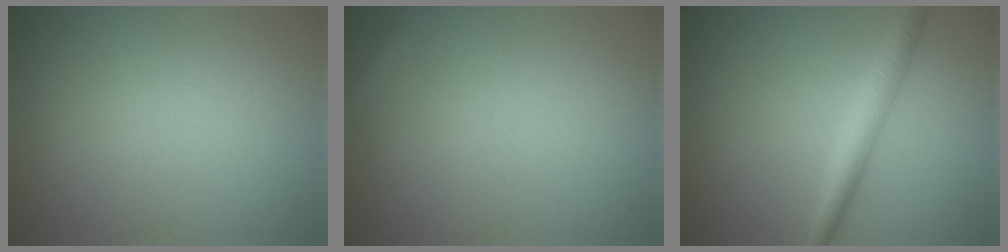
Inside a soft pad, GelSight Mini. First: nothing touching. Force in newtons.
{"total": 1.4, "press": 1.3, "slide": 0.1}
{"total": 2.8, "press": 2.8, "slide": 0.1}